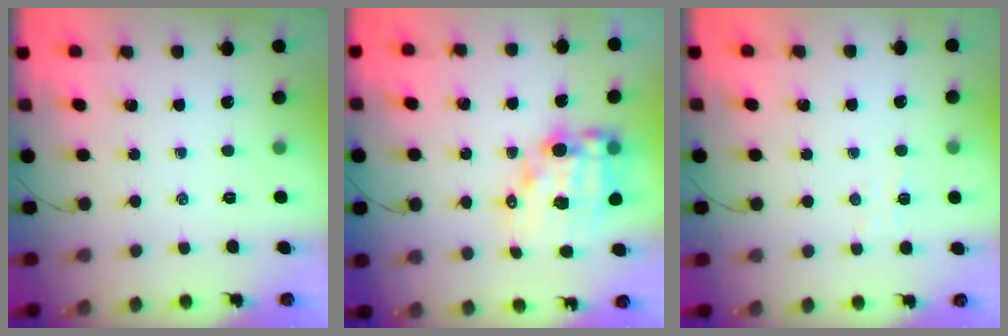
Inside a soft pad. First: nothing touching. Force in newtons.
{"total": 14.5, "press": 14.1, "slide": 3.4}
{"total": 2.9, "press": 2.8, "slide": 0.7}